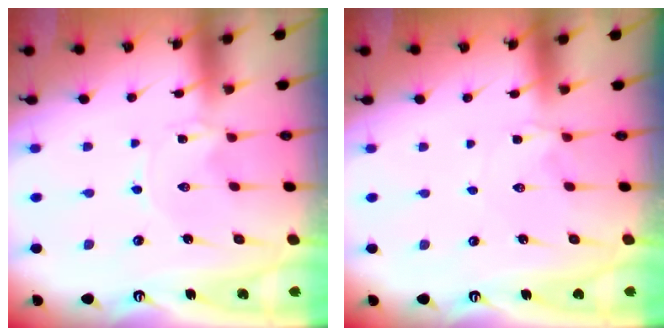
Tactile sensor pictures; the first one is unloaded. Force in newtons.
{"total": 1.8, "press": 1.8, "slide": 0.3}